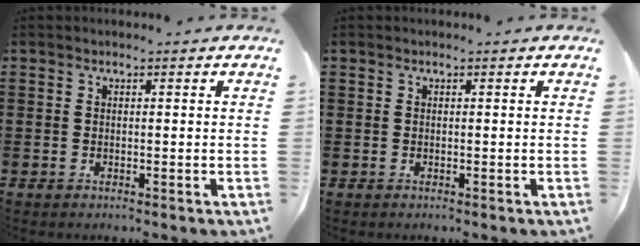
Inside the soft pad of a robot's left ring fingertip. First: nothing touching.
{"total": 0.0}